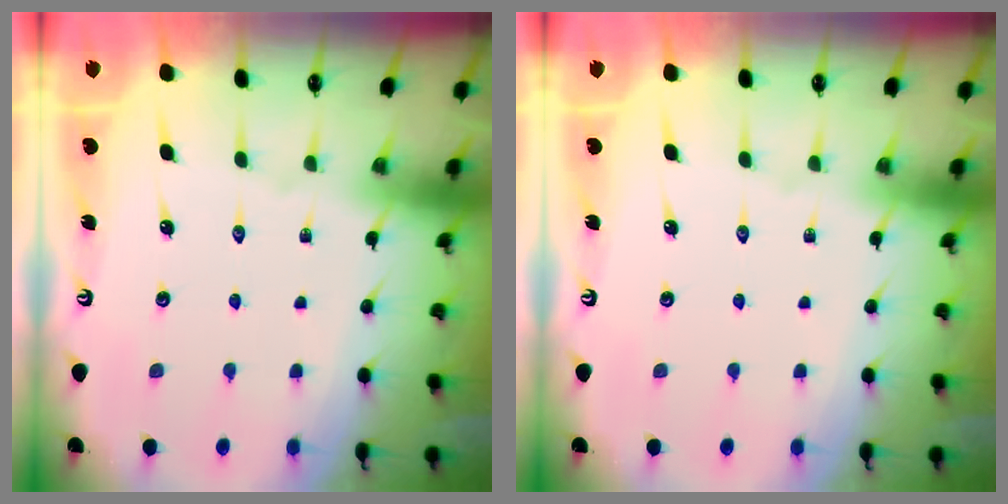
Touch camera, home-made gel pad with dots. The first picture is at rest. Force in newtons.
{"total": 0.0}